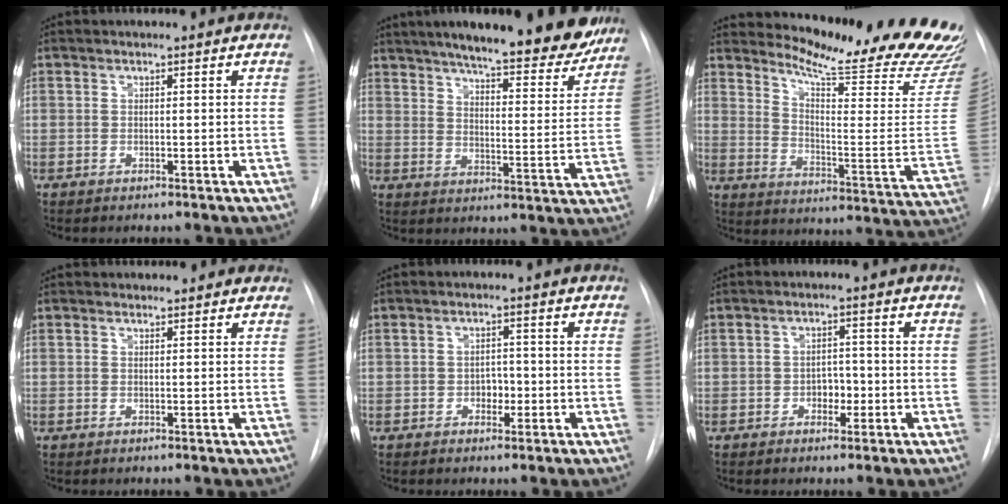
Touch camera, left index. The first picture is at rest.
{"total": 24.7, "force": [20.8, 4.8, 12.5], "torque": [-0.187, -0.025, 0.261]}
{"total": 22.4, "force": [21.0, 0.6, 7.8], "torque": [-0.121, -0.132, 0.263]}
{"total": 2.1, "force": [1.9, 0.9, 0.2], "torque": [-0.001, 0.009, 0.017]}
{"total": 2.4, "force": [-0.7, 1.7, 1.5], "torque": [-0.017, 0.007, -0.010]}
{"total": 2.8, "force": [-0.9, 1.9, 1.8], "torque": [-0.020, 0.007, -0.014]}